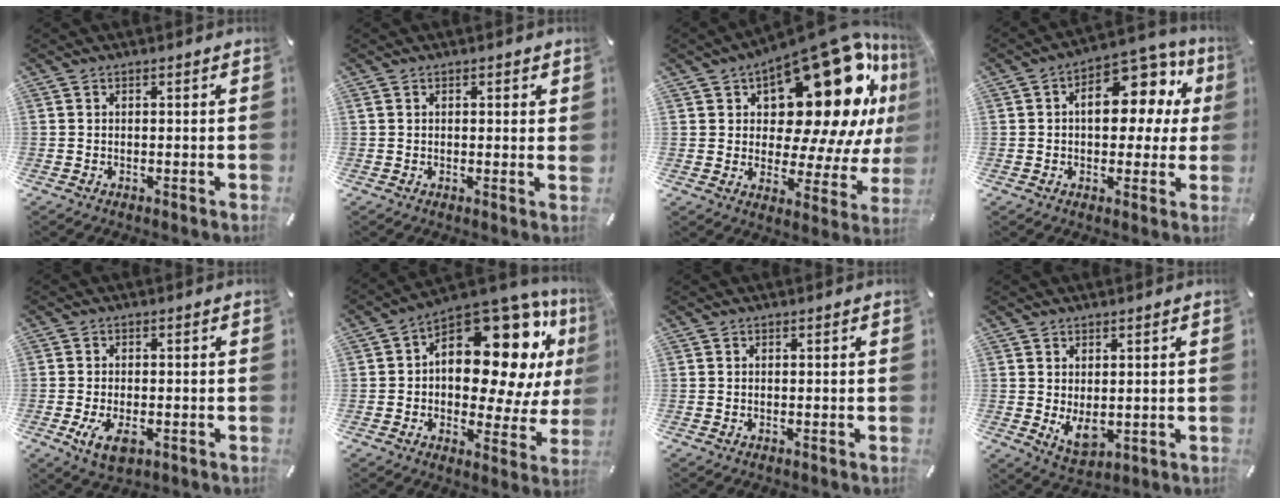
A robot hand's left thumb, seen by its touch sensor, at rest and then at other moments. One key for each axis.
{"total": 1.1, "fx": 0.4, "fy": 0.6, "fz": 0.8, "tx": -0.008, "ty": -0.001, "tz": 0.006}
{"total": 25.8, "fx": 13.6, "fy": 11.8, "fz": 18.5, "tx": -0.244, "ty": -0.117, "tz": 0.231}
{"total": 14.2, "fx": 3.8, "fy": 8.6, "fz": 10.7, "tx": -0.140, "ty": -0.023, "tz": 0.063}
{"total": 5.2, "fx": -1.8, "fy": 3.0, "fz": 3.8, "tx": -0.079, "ty": -0.002, "tz": -0.036}
{"total": 20.0, "fx": 8.4, "fy": 10.6, "fz": 14.6, "tx": -0.197, "ty": -0.080, "tz": 0.137}
{"total": 0.0}
{"total": 5.9, "fx": 0.3, "fy": 4.1, "fz": 4.2, "tx": -0.069, "ty": -0.011, "tz": 0.006}